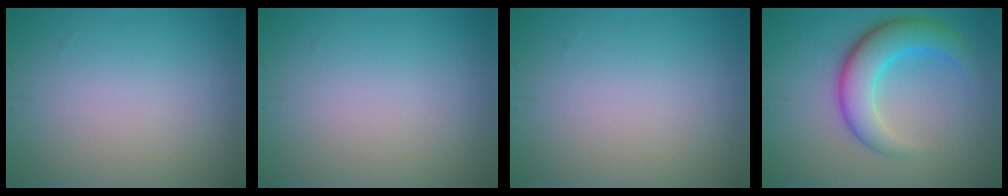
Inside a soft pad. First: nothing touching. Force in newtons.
{"total": 0.0}
{"total": 0.0}
{"total": 5.7, "press": 5.7, "slide": 0.2}